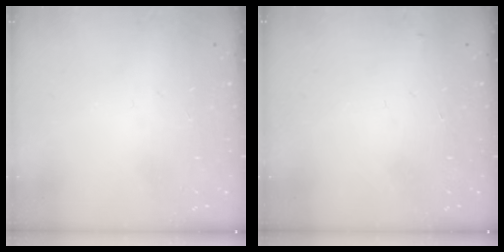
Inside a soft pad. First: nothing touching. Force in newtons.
{"total": 2.5, "press": 2.5, "slide": 0.4}